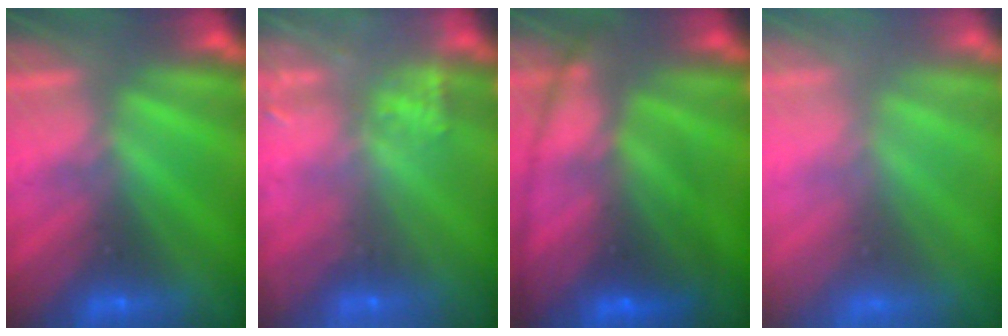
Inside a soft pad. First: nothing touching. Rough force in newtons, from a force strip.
{"total": 9.4}
{"total": 7.2}
{"total": 9.1}